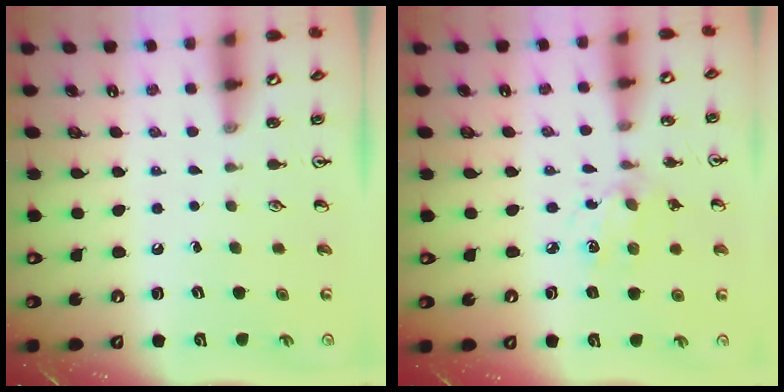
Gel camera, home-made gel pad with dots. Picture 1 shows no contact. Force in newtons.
{"total": 4.8, "press": 4.6, "slide": 1.3}